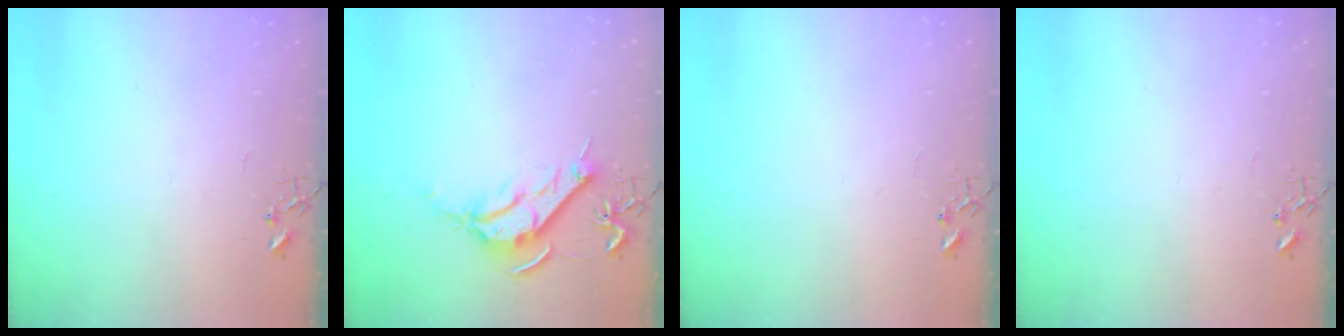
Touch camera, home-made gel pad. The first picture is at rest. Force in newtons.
{"total": 9.8, "press": 9.8, "slide": 0.5}
{"total": 0.0}
{"total": 0.0}